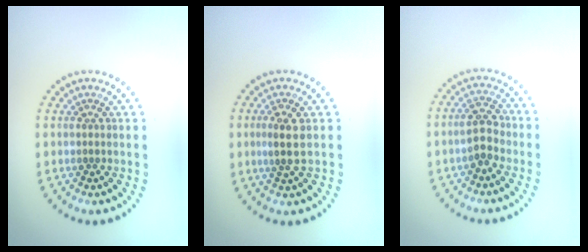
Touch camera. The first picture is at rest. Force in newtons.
{"total": 2.4, "press": 2.2, "slide": 1.0}
{"total": 2.6, "press": 2.5, "slide": 0.6}